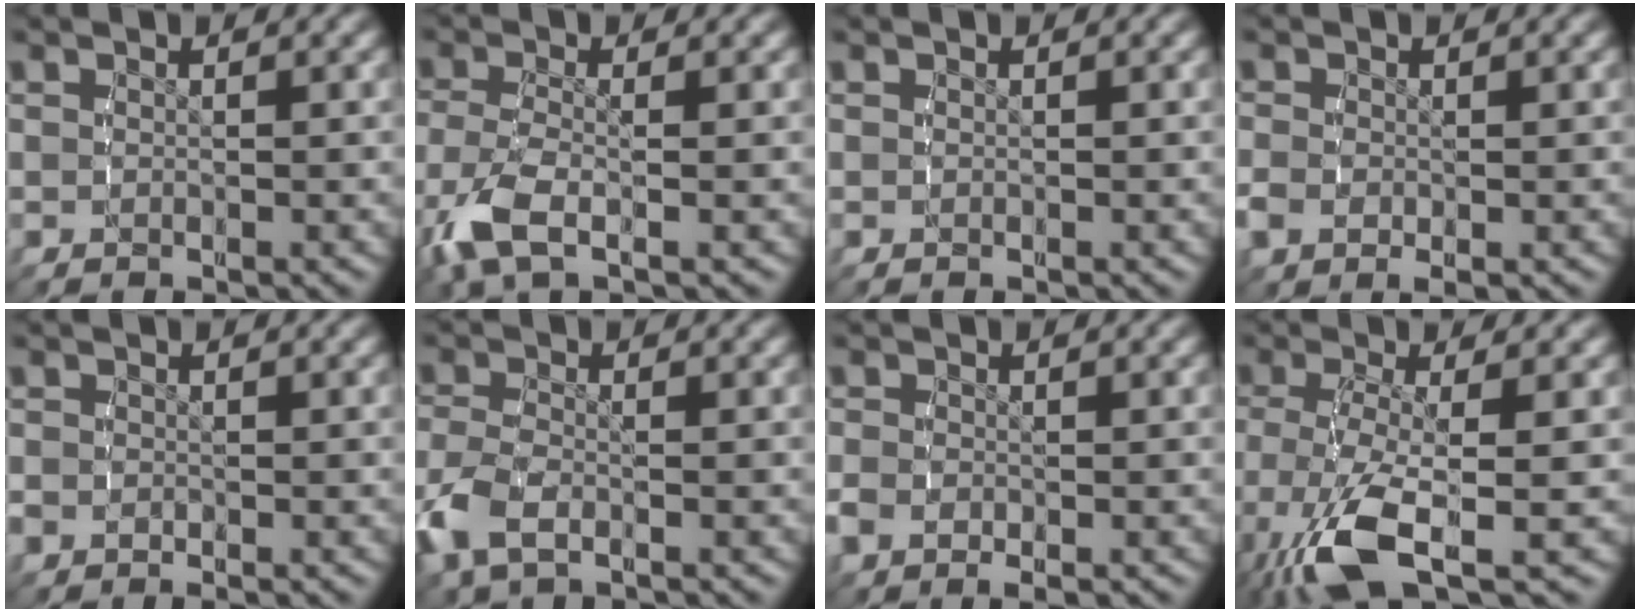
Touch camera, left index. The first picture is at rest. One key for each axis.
{"total": 4.1, "fx": -1.6, "fy": 1.8, "fz": 3.3, "tx": -0.092, "ty": -0.019, "tz": -0.019}
{"total": 0.0}
{"total": 2.8, "fx": -0.9, "fy": 2.0, "fz": 1.7, "tx": -0.040, "ty": -0.016, "tz": -0.006}
{"total": 2.2, "fx": -0.8, "fy": 1.9, "fz": 0.7, "tx": -0.022, "ty": -0.012, "tz": -0.010}
{"total": 3.7, "fx": -1.6, "fy": 2.2, "fz": 2.5, "tx": -0.075, "ty": -0.014, "tz": -0.020}
{"total": 3.1, "fx": -1.2, "fy": 2.2, "fz": 1.8, "tx": -0.036, "ty": -0.012, "tz": -0.014}
{"total": 6.2, "fx": -2.6, "fy": 2.4, "fz": 5.1, "tx": -0.124, "ty": -0.034, "tz": -0.022}